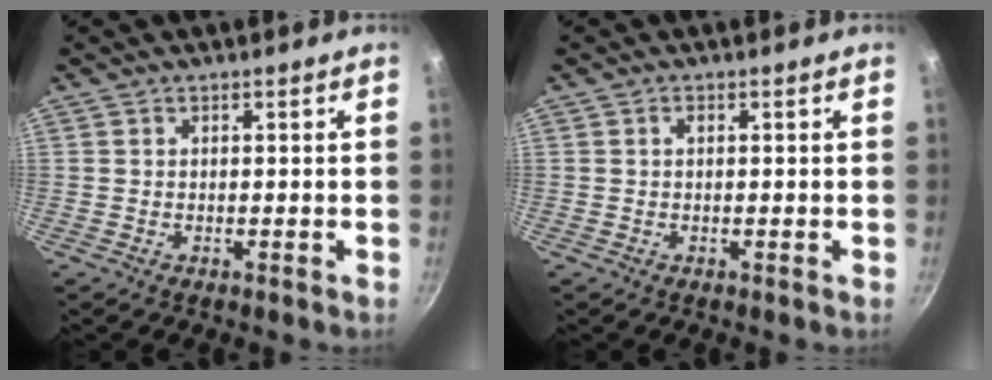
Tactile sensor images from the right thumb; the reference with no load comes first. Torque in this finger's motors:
{"motor_torque": [-0.11, 0.30, 0.65, -0.16, 0.00]}